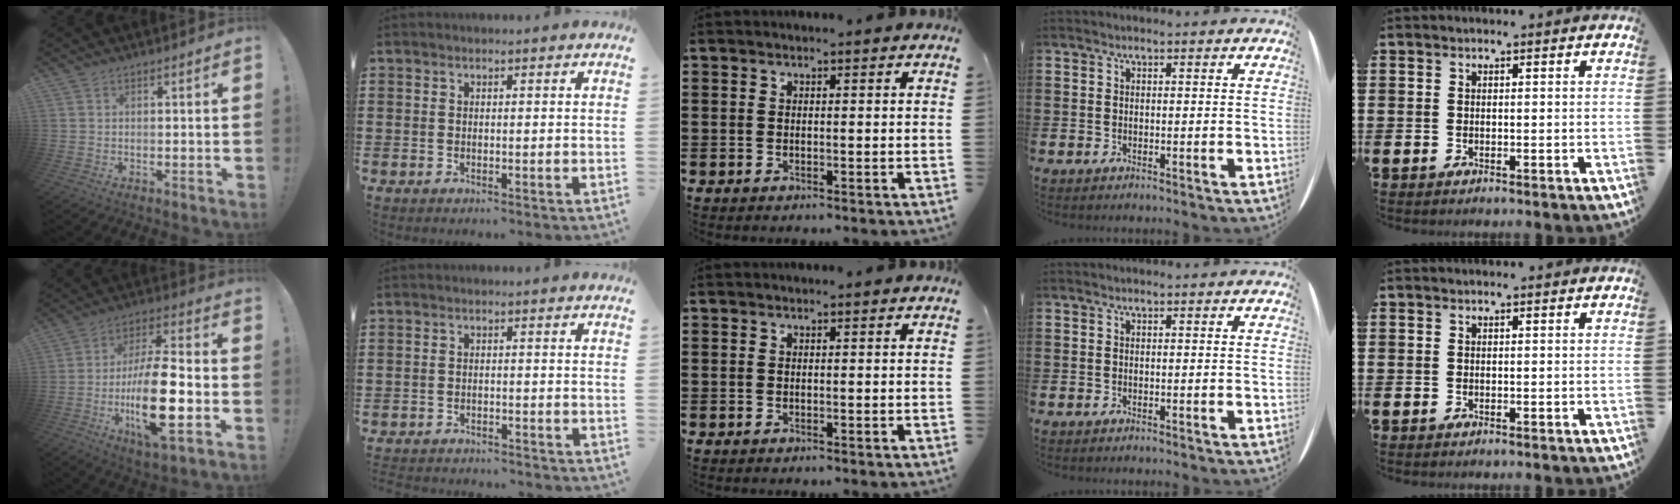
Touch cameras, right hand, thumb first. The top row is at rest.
{"thumb": {"total": 21.1, "force": [-5.3, 6.7, 19.3], "torque": [-0.365, 0.008, -0.087]}, "index": {"total": 1.8, "force": [-1.8, 0.2, -0.1], "torque": [-0.004, 0.002, -0.040]}}